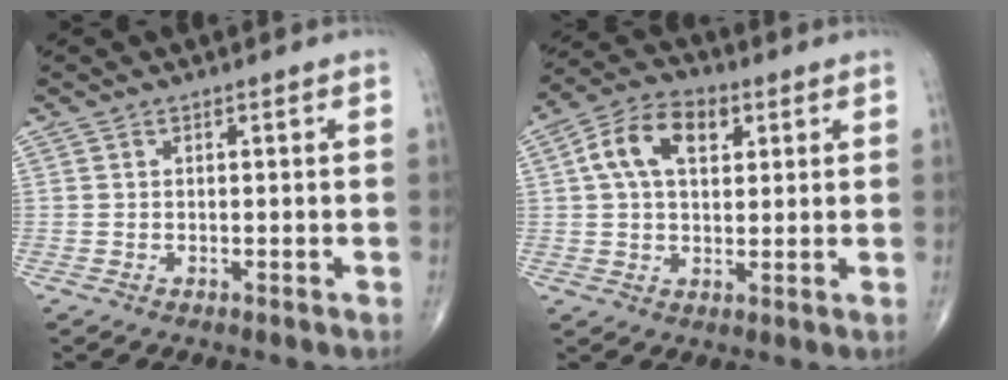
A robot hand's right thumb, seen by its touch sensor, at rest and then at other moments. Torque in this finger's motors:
{"motor_torque": [0.60, 0.66, 1.05, 0.47, 0.07]}